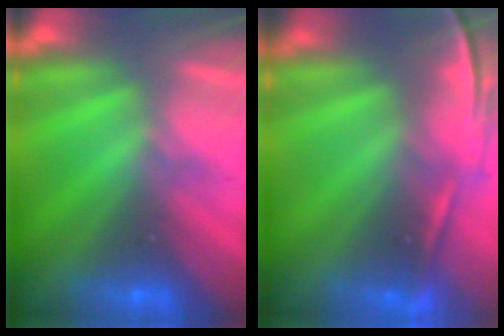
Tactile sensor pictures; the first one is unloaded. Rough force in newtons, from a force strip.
{"total": 10.4}